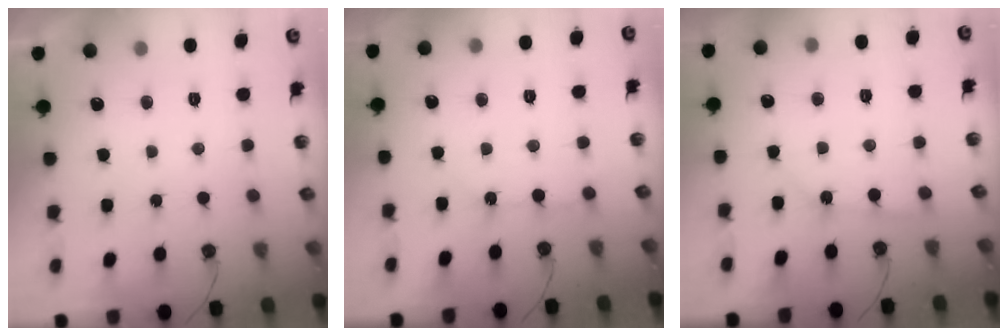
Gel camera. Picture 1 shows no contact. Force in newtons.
{"total": 4.9, "press": 4.9, "slide": 0.7}
{"total": 2.5, "press": 2.5, "slide": 0.3}